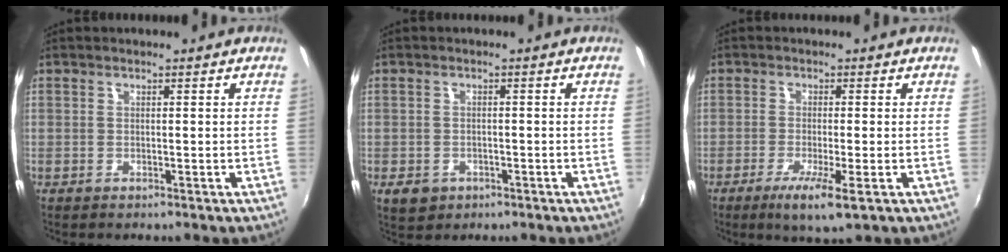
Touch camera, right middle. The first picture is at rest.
{"total": 3.9, "force": [-1.8, 3.0, 1.8], "torque": [-0.042, -0.003, -0.023]}
{"total": 5.9, "force": [-2.8, 0.1, 5.2], "torque": [-0.109, -0.019, -0.049]}